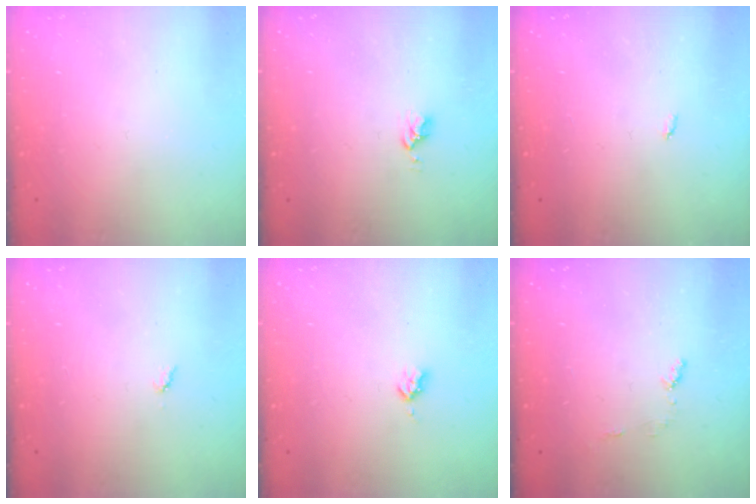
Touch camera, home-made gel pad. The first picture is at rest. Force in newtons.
{"total": 2.8, "press": 2.8, "slide": 0.4}
{"total": 2.1, "press": 2.1, "slide": 0.4}
{"total": 3.9, "press": 3.8, "slide": 0.5}
{"total": 2.7, "press": 2.6, "slide": 0.5}
{"total": 4.3, "press": 4.2, "slide": 0.5}